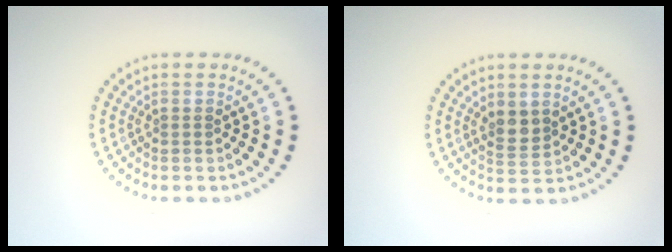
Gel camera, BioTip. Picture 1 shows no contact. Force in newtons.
{"total": 2.0, "press": 1.7, "slide": 1.0}